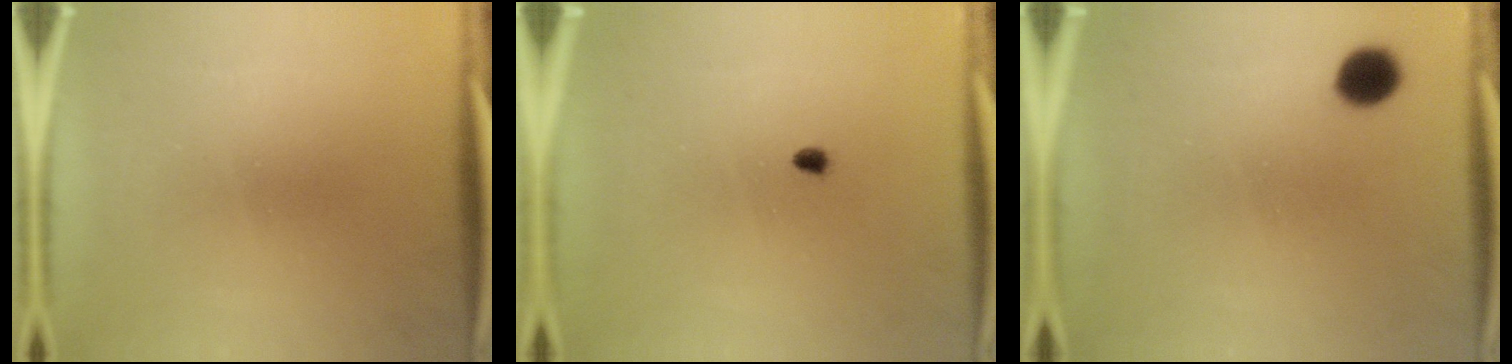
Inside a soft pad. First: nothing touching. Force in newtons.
{"total": 1.3}
{"total": 5.1}